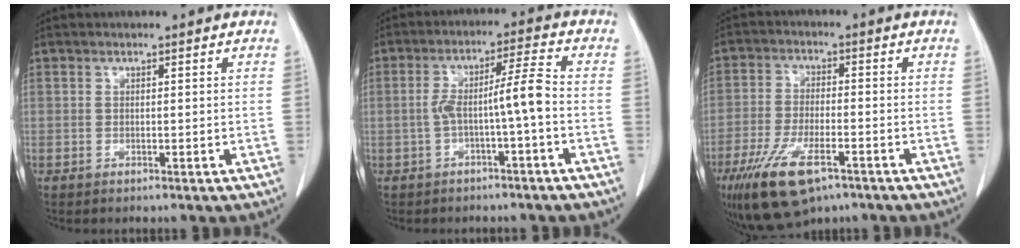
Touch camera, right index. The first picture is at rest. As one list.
[{"total": 6.2, "force": [-1.6, -0.3, 6.0], "torque": [-0.109, 0.025, -0.022]}, {"total": 12.1, "force": [-7.2, 4.0, 8.8], "torque": [-0.174, -0.019, -0.120]}]